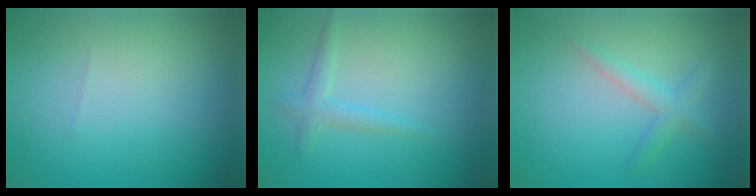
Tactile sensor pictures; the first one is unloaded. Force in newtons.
{"total": 0.9, "press": 0.9, "slide": 0.1}
{"total": 1.9, "press": 1.9, "slide": 0.1}